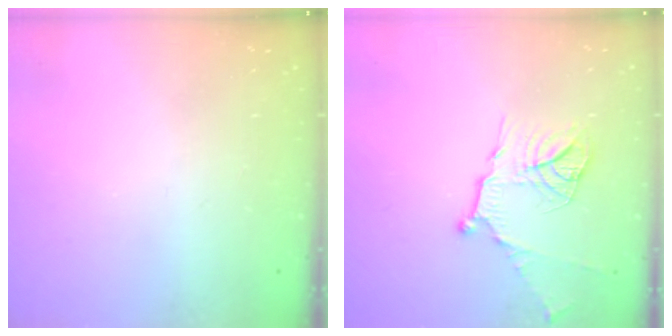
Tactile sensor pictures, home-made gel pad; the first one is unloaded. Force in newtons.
{"total": 13.4, "press": 13.3, "slide": 1.2}